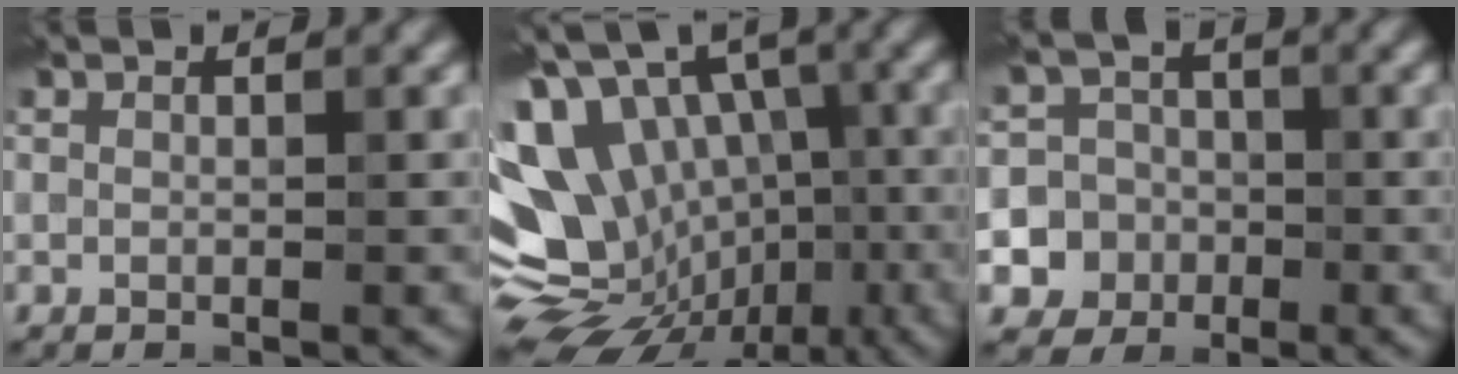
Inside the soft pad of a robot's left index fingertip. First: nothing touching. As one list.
[{"total": 16.1, "force": [-3.2, 12.9, 9.0], "torque": [-0.176, -0.001, -0.032]}, {"total": 10.1, "force": [-3.4, 9.4, 1.5], "torque": [-0.034, -0.018, -0.080]}]